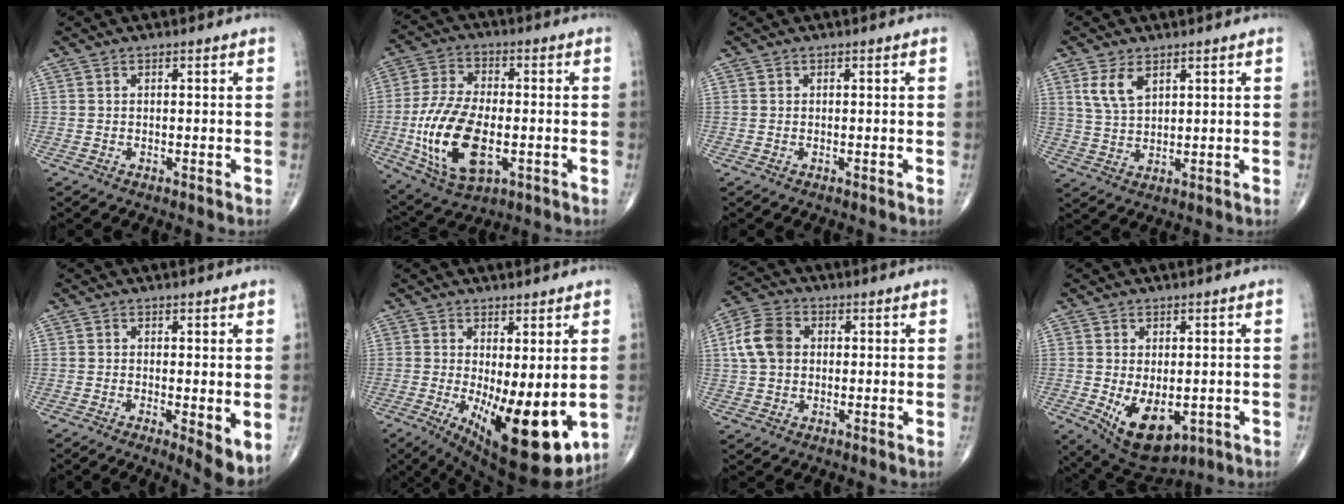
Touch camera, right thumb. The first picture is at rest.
{"total": 17.6, "force": [-3.4, 9.3, 14.6], "torque": [-0.284, 0.002, -0.051]}
{"total": 0.0}
{"total": 5.9, "force": [3.0, 3.2, 4.0], "torque": [-0.071, -0.013, 0.067]}
{"total": 5.4, "force": [-0.6, 1.7, 5.1], "torque": [-0.075, -0.017, -0.011]}
{"total": 15.8, "force": [-2.6, 5.8, 14.5], "torque": [-0.215, -0.037, -0.017]}
{"total": 8.4, "force": [1.2, 6.4, 5.2], "torque": [-0.096, 0.015, 0.016]}
{"total": 10.4, "force": [-2.3, 6.0, 8.2], "torque": [-0.118, -0.015, -0.015]}